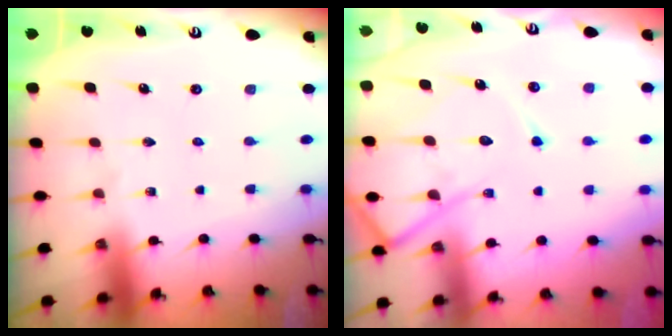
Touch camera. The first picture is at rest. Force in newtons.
{"total": 13.4, "press": 13.4, "slide": 1.2}